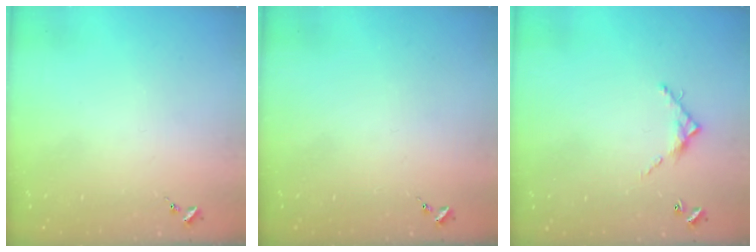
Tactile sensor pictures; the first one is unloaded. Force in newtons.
{"total": 0.0}
{"total": 7.0, "press": 7.0, "slide": 0.2}